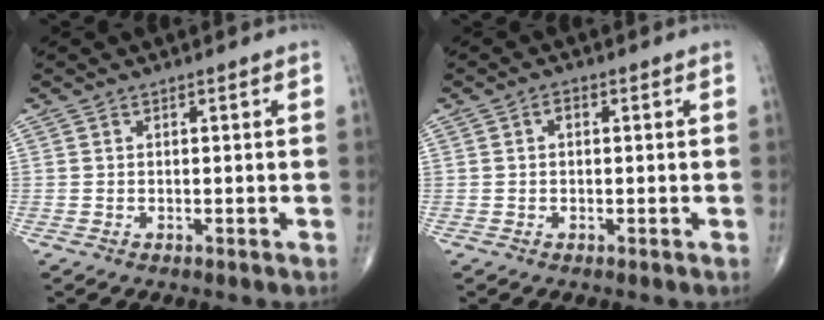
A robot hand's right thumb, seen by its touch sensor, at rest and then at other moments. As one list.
[{"total": 1.5, "force": [0.2, 0.9, 1.2], "torque": [-0.016, 0.005, 0.001]}]